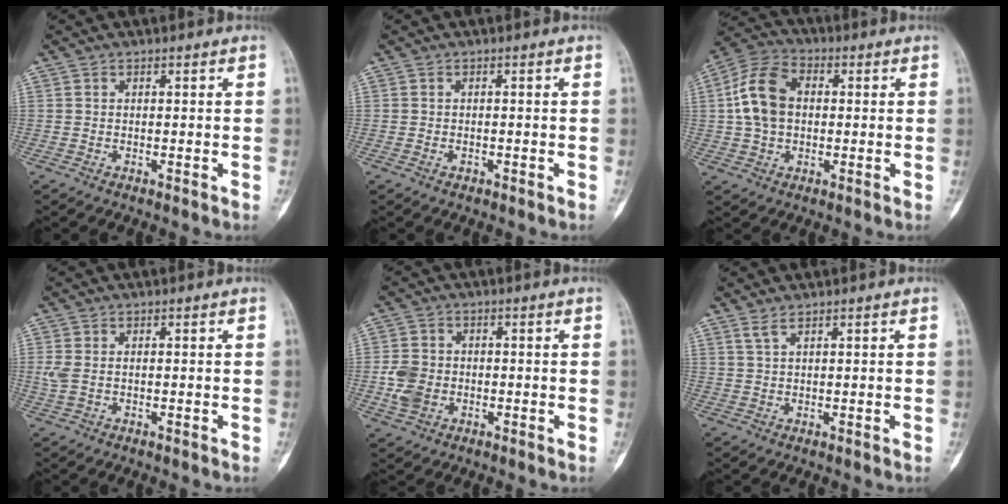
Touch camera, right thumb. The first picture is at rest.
{"total": 0.7, "force": [-0.5, 0.5, 0.2], "torque": [-0.004, 0.007, -0.006]}
{"total": 11.0, "force": [0.9, 7.7, 7.8], "torque": [-0.146, 0.024, 0.011]}
{"total": 2.6, "force": [0.1, 1.6, 2.0], "torque": [-0.066, 0.005, 0.005]}
{"total": 5.9, "force": [-1.0, 4.7, 3.4], "torque": [-0.059, 0.006, -0.018]}
{"total": 1.5, "force": [1.2, 0.1, 0.9], "torque": [-0.021, 0.001, 0.030]}